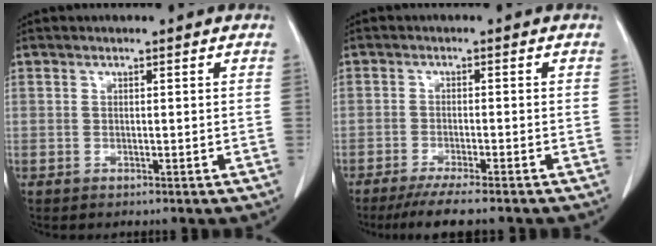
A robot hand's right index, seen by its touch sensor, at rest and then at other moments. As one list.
[{"total": 7.8, "force": [-6.5, 0.0, 4.3], "torque": [-0.057, -0.018, -0.101]}]